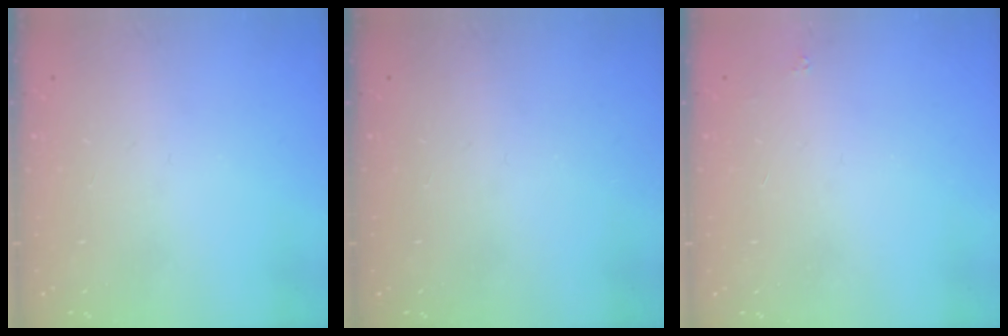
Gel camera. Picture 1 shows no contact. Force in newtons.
{"total": 0.0}
{"total": 1.6, "press": 1.5, "slide": 0.2}